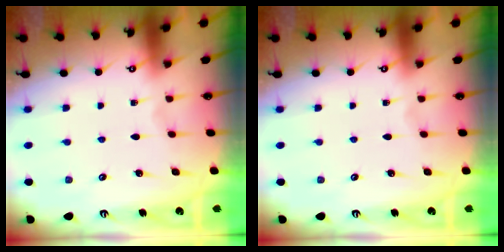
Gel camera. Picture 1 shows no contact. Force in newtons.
{"total": 0.0}